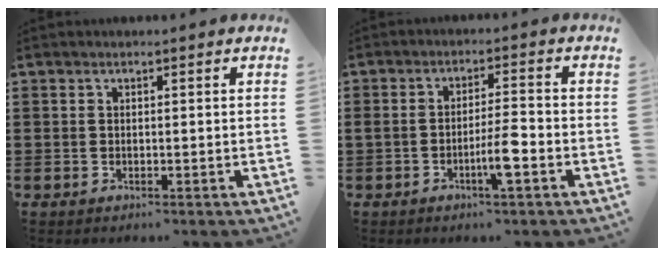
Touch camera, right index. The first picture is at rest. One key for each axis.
{"total": 5.0, "fx": -2.1, "fy": 0.7, "fz": 4.4, "tx": -0.081, "ty": -0.002, "tz": -0.040}